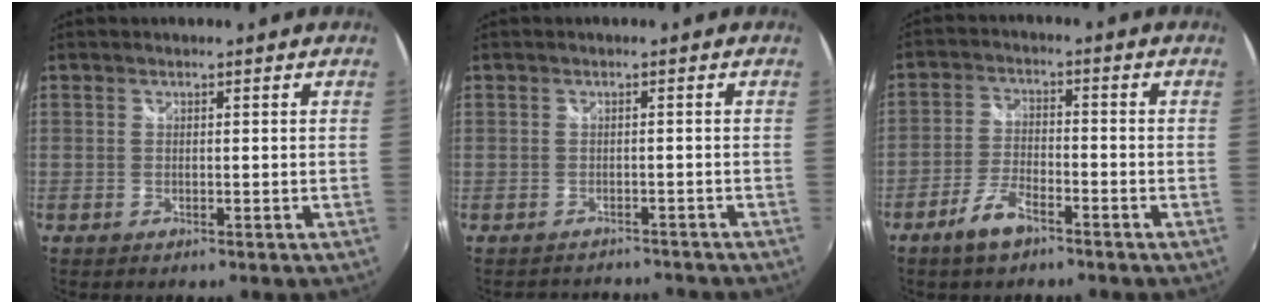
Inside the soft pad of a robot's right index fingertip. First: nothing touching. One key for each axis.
{"total": 4.8, "fx": -4.2, "fy": 2.2, "fz": 0.8, "tx": -0.014, "ty": 0.006, "tz": -0.058}
{"total": 6.2, "fx": -4.2, "fy": 2.2, "fz": 3.9, "tx": -0.092, "ty": 0.002, "tz": -0.078}